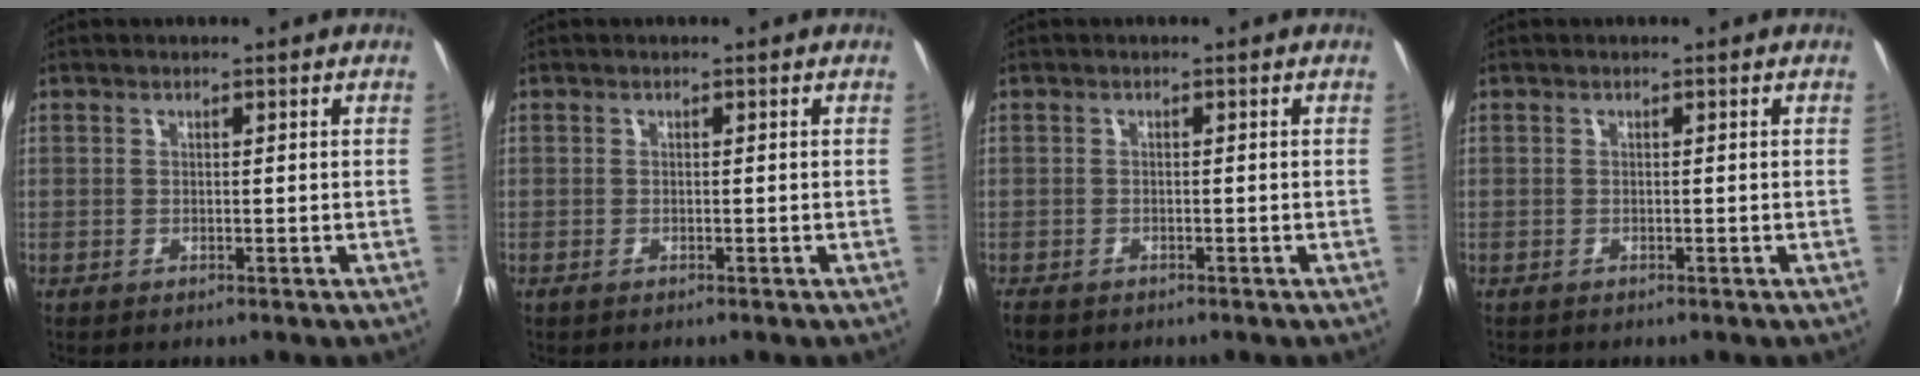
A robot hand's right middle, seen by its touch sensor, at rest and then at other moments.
{"total": 0.6, "force": [-0.5, 0.2, 0.3], "torque": [-0.006, -0.002, -0.010]}
{"total": 2.4, "force": [-1.7, 1.3, 1.0], "torque": [-0.025, -0.008, -0.031]}
{"total": 0.0}